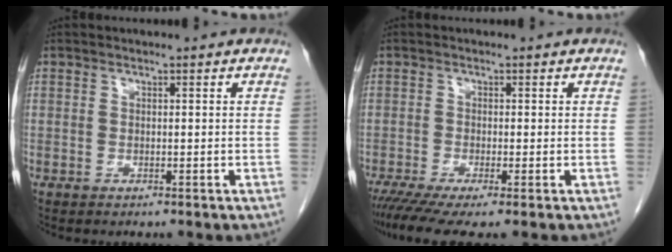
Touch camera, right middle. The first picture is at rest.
{"total": 6.4, "force": [-4.5, 0.5, 4.5], "torque": [-0.070, -0.015, -0.078]}